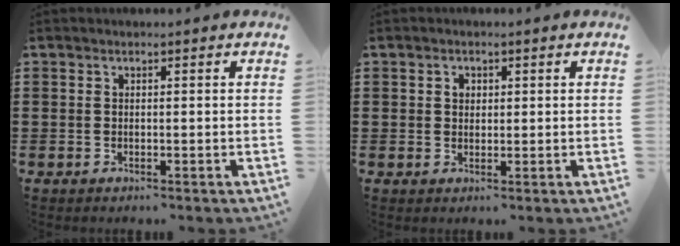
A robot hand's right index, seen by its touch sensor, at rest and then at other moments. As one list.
[{"total": 1.3, "force": [0.3, 1.1, 0.7], "torque": [-0.016, 0.006, 0.006]}]